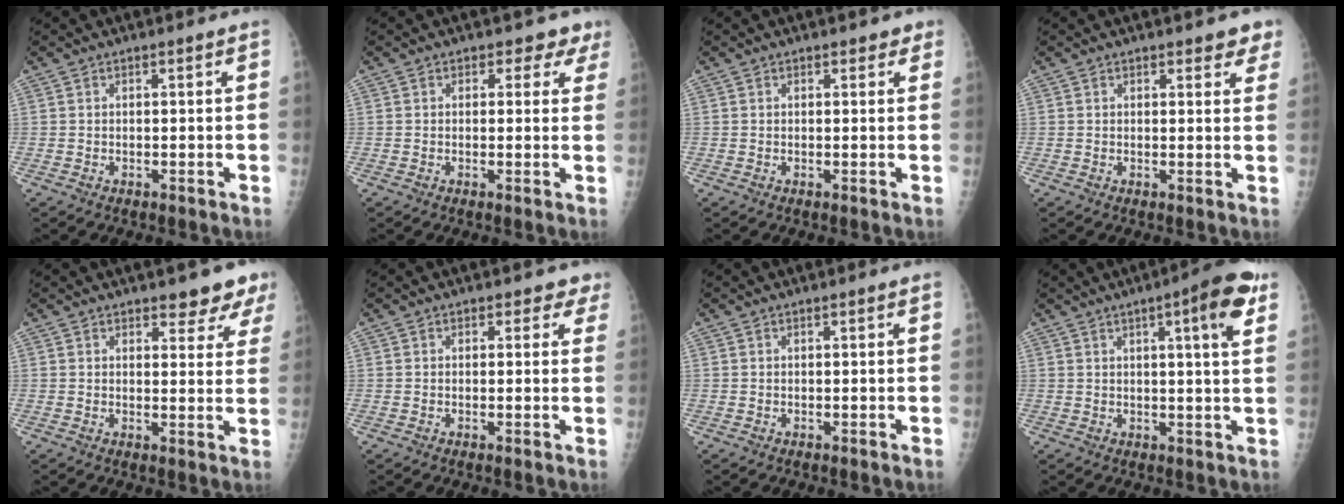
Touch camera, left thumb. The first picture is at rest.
{"total": 3.1, "force": [2.0, 2.4, 0.4], "torque": [0.027, -0.010, 0.008]}
{"total": 1.2, "force": [0.7, 0.9, 0.2], "torque": [0.019, -0.003, 0.003]}
{"total": 3.1, "force": [2.3, 1.6, 1.3], "torque": [0.019, -0.009, 0.022]}
{"total": 5.2, "force": [4.3, 2.3, 2.0], "torque": [0.011, -0.026, 0.045]}
{"total": 2.3, "force": [1.4, 1.7, 0.2], "torque": [0.030, -0.006, 0.002]}
{"total": 0.0}
{"total": 7.3, "force": [3.3, 1.1, 6.4], "torque": [-0.082, -0.005, 0.038]}